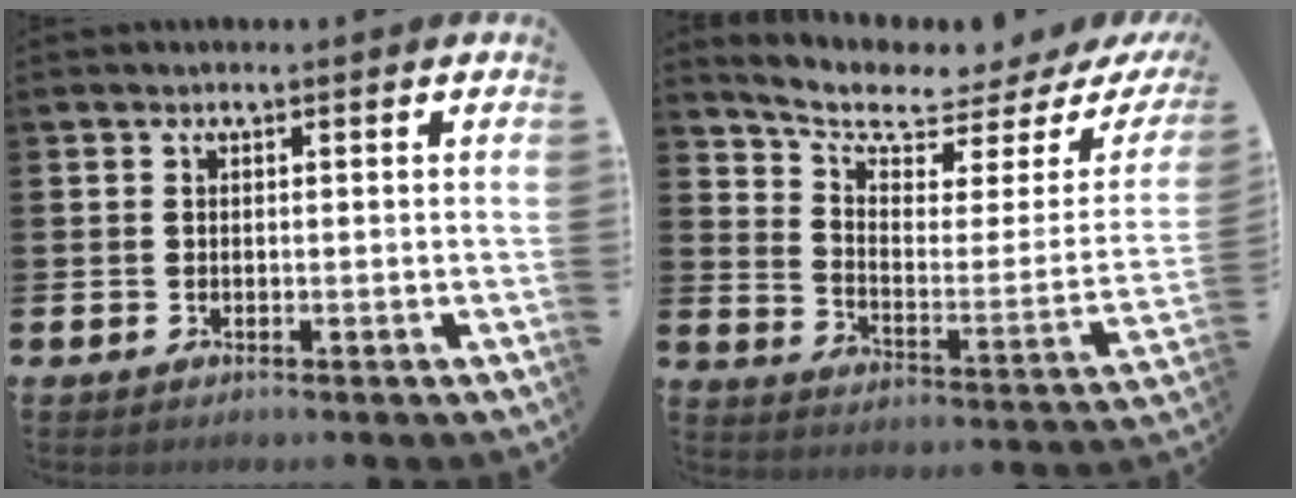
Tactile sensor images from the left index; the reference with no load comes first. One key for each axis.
{"total": 5.8, "fx": 5.0, "fy": 1.6, "fz": 2.5, "tx": -0.074, "ty": -0.047, "tz": 0.078}